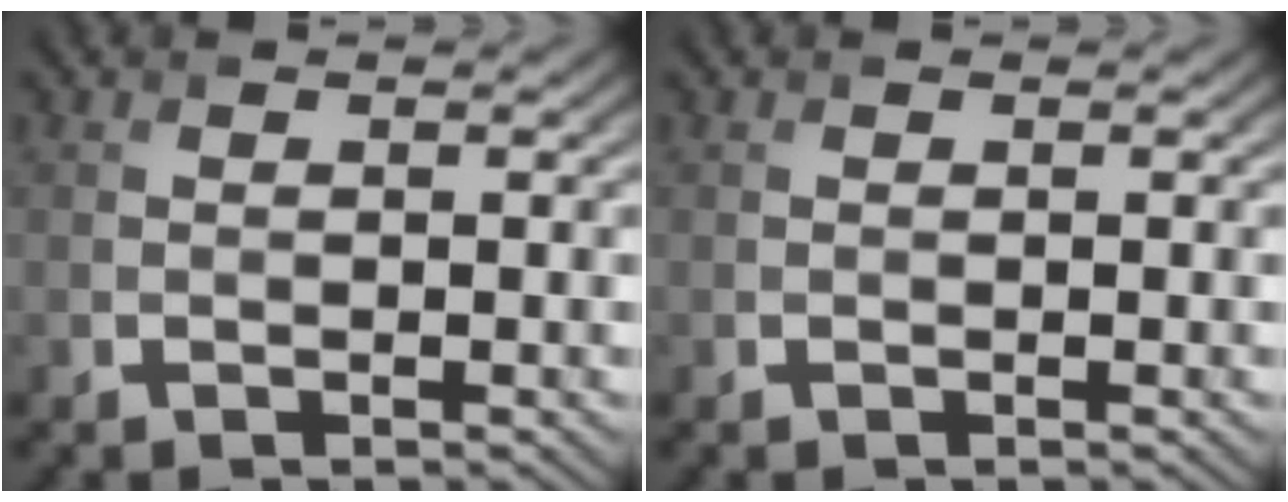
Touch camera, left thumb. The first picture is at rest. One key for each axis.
{"total": 0.0}